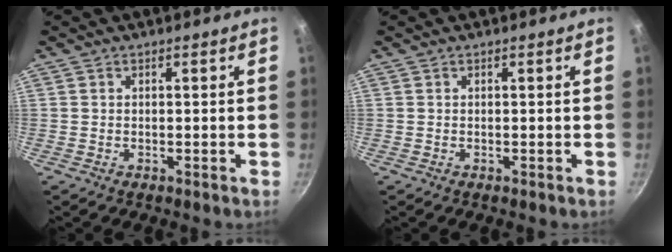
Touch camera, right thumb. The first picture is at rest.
{"total": 0.0}